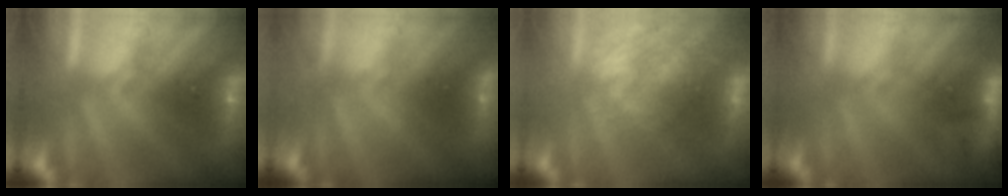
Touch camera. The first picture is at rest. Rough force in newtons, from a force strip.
{"total": 2.3}
{"total": 3.6}
{"total": 4.8}